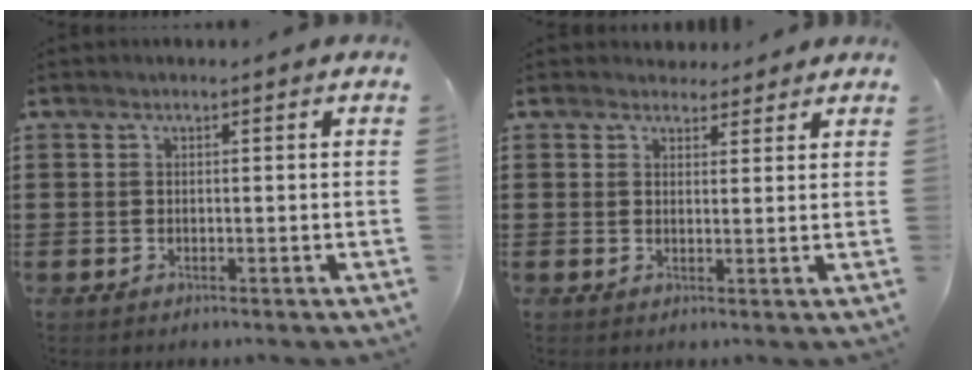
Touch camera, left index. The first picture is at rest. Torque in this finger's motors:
{"motor_torque": [2.14, 0.00, 0.06, -0.04]}